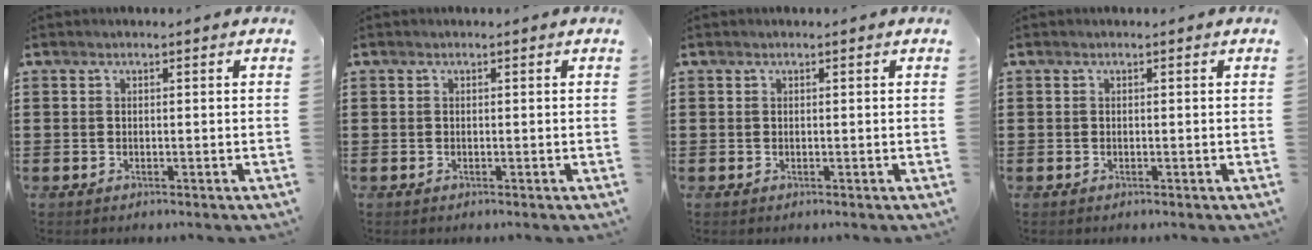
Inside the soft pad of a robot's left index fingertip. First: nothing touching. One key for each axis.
{"total": 0.0}
{"total": 0.0}
{"total": 0.0}